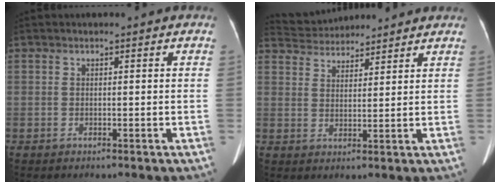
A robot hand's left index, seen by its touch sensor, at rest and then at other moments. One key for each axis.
{"total": 8.3, "fx": 7.9, "fy": 1.9, "fz": 1.4, "tx": -0.027, "ty": 0.036, "tz": 0.129}